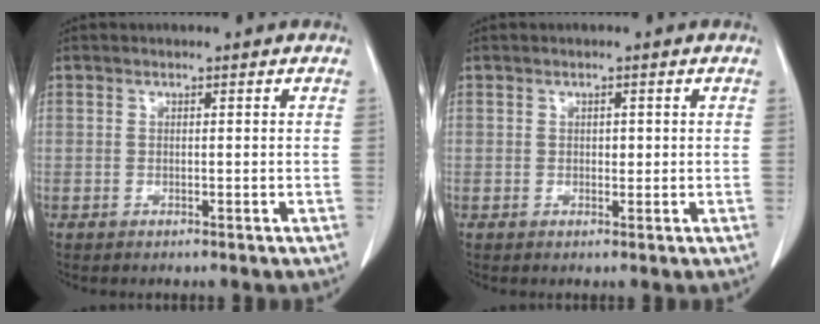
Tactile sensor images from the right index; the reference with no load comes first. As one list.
[{"total": 1.0, "force": [0.1, 0.6, 0.7], "torque": [-0.008, 0.001, 0.002]}]